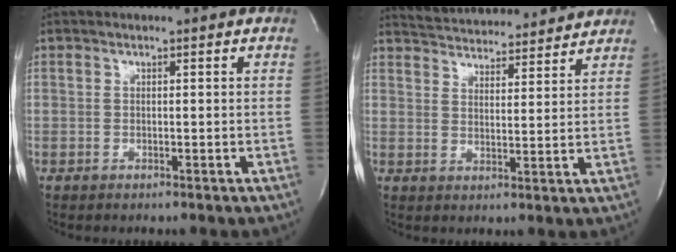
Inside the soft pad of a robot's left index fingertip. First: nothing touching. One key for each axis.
{"total": 14.9, "fx": 14.3, "fy": 2.4, "fz": 3.7, "tx": -0.063, "ty": 0.015, "tz": 0.202}